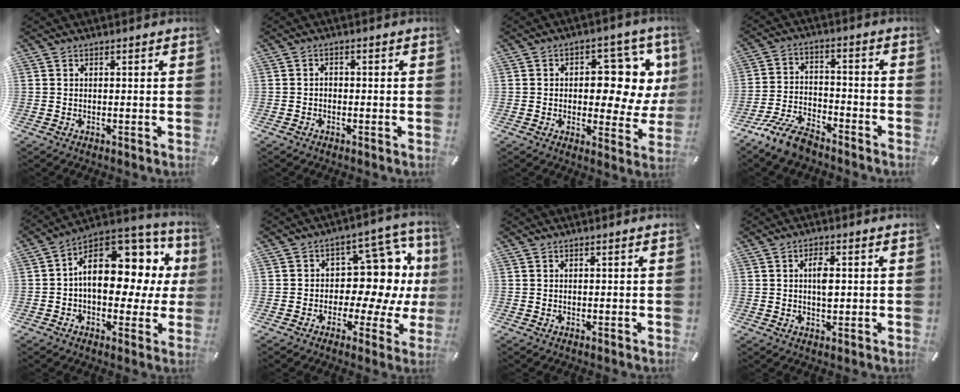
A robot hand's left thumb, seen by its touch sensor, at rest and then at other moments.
{"total": 1.4, "force": [-0.8, 1.0, 0.6], "torque": [-0.012, 0.005, -0.017]}
{"total": 11.3, "force": [3.9, 6.7, 8.2], "torque": [-0.099, -0.044, 0.066]}
{"total": 10.7, "force": [-8.6, 4.1, 4.9], "torque": [-0.096, 0.044, -0.166]}
{"total": 16.3, "force": [4.0, 10.4, 11.8], "torque": [-0.155, -0.034, 0.070]}
{"total": 14.5, "force": [2.8, 9.5, 10.5], "torque": [-0.130, -0.032, 0.044]}
{"total": 0.0}
{"total": 4.2, "force": [0.4, 2.1, 3.6], "torque": [-0.073, 0.000, 0.002]}